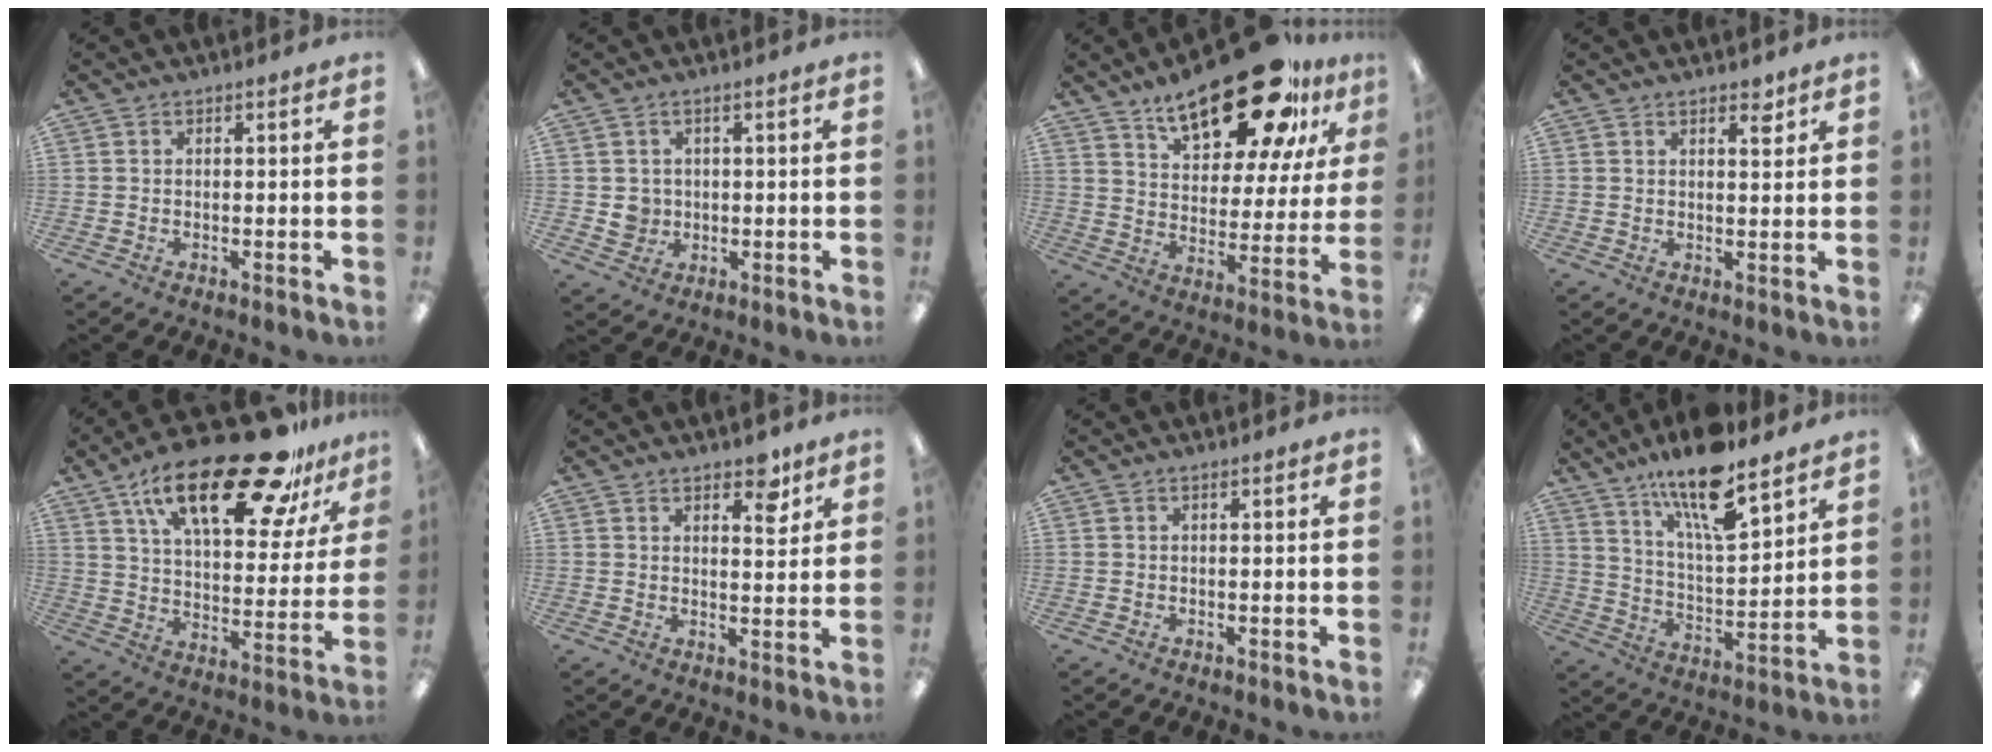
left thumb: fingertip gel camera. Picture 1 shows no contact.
{"total": 3.5, "force": [0.5, 3.4, 0.6], "torque": [-0.011, 0.003, 0.010]}
{"total": 23.2, "force": [15.9, 9.3, 14.1], "torque": [-0.215, -0.086, 0.265]}
{"total": 3.3, "force": [2.5, 1.2, 1.8], "torque": [-0.016, -0.012, 0.039]}
{"total": 26.6, "force": [17.2, 10.0, 17.6], "torque": [-0.272, -0.099, 0.282]}
{"total": 5.7, "force": [4.2, 2.5, 2.9], "torque": [-0.019, -0.026, 0.068]}
{"total": 0.0}
{"total": 16.4, "force": [12.2, 4.2, 10.1], "torque": [-0.176, -0.071, 0.204]}